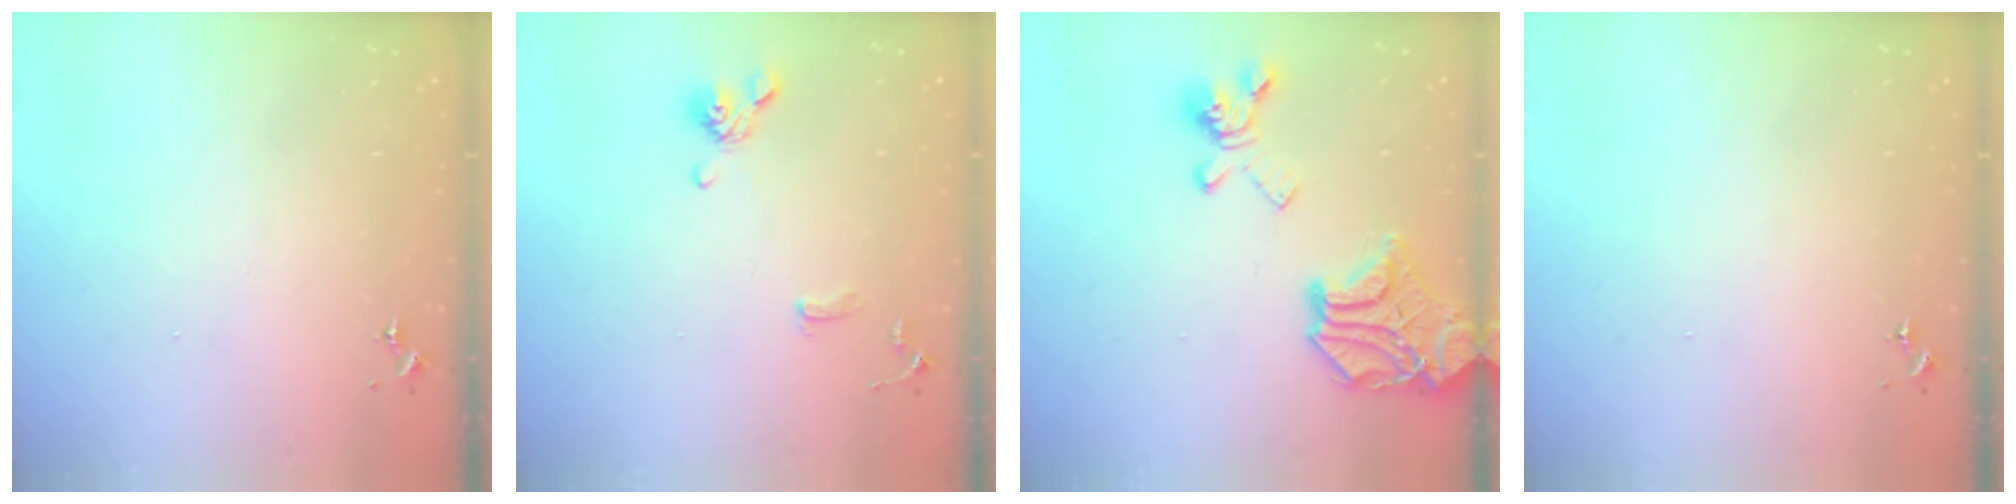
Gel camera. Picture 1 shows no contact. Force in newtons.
{"total": 11.2, "press": 11.0, "slide": 2.0}
{"total": 22.5, "press": 22.3, "slide": 2.7}
{"total": 0.0}